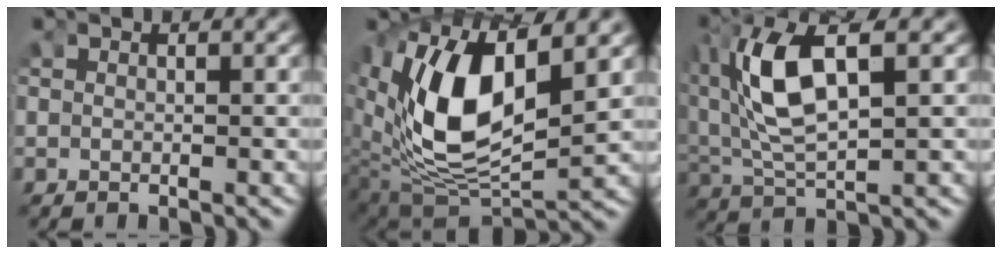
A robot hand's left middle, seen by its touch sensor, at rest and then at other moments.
{"total": 12.3, "force": [1.0, 7.2, 10.0], "torque": [-0.217, -0.039, 0.042]}
{"total": 7.6, "force": [1.6, 3.6, 6.5], "torque": [-0.155, -0.010, 0.043]}